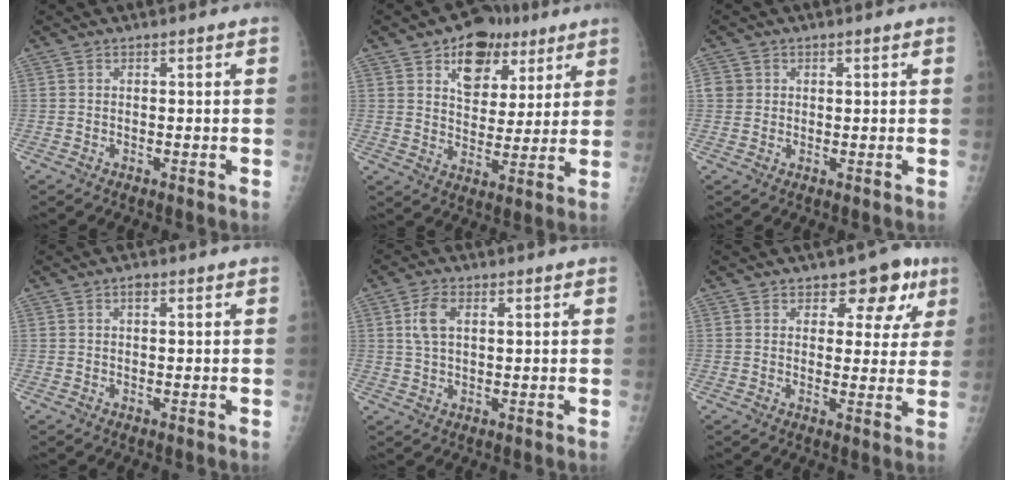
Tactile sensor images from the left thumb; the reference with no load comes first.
{"total": 12.6, "force": [6.7, 8.6, 6.4], "torque": [-0.049, -0.023, 0.103]}
{"total": 2.5, "force": [0.6, 2.4, 0.4], "torque": [0.010, 0.000, 0.010]}
{"total": 1.1, "force": [0.5, 0.6, 0.8], "torque": [-0.010, 0.001, 0.004]}
{"total": 5.0, "force": [1.6, 2.9, 3.8], "torque": [-0.075, 0.003, 0.030]}
{"total": 8.5, "force": [4.5, 5.1, 5.1], "torque": [-0.015, -0.013, 0.052]}